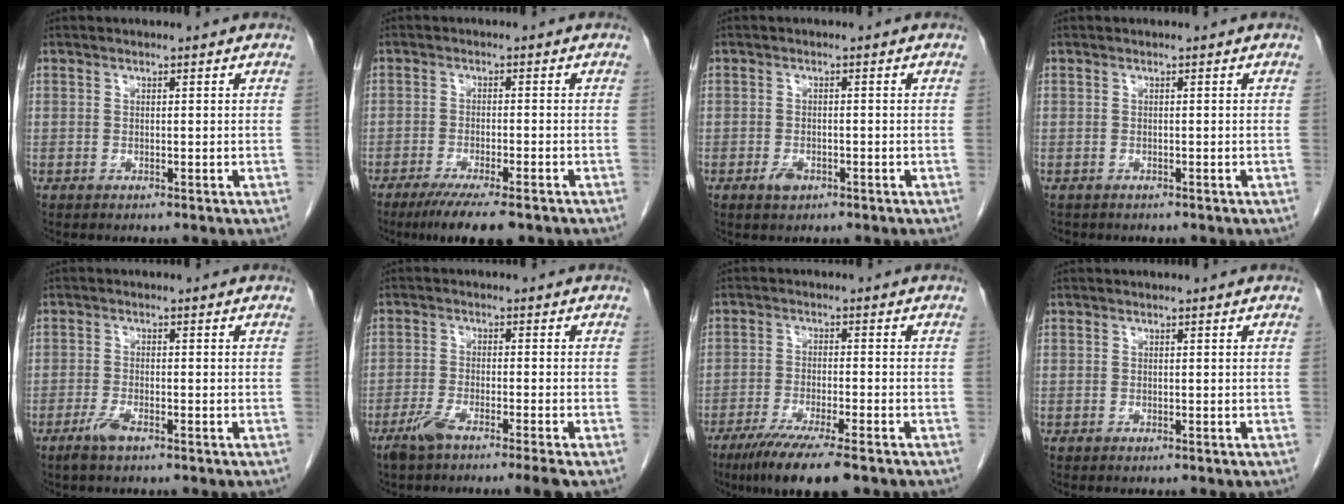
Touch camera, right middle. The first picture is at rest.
{"total": 8.8, "force": [-6.5, 1.2, 5.9], "torque": [-0.086, -0.018, -0.098]}
{"total": 1.9, "force": [-1.1, 1.0, 1.2], "torque": [-0.025, 0.001, -0.016]}
{"total": 1.0, "force": [-0.9, 0.5, 0.2], "torque": [-0.014, -0.001, -0.012]}
{"total": 2.6, "force": [-1.8, 0.4, 1.8], "torque": [-0.045, -0.003, -0.037]}
{"total": 6.0, "force": [-4.3, -0.4, 4.1], "torque": [-0.075, -0.013, -0.081]}
{"total": 10.0, "force": [-7.1, 0.8, 7.0], "torque": [-0.113, -0.024, -0.114]}
{"total": 0.0}